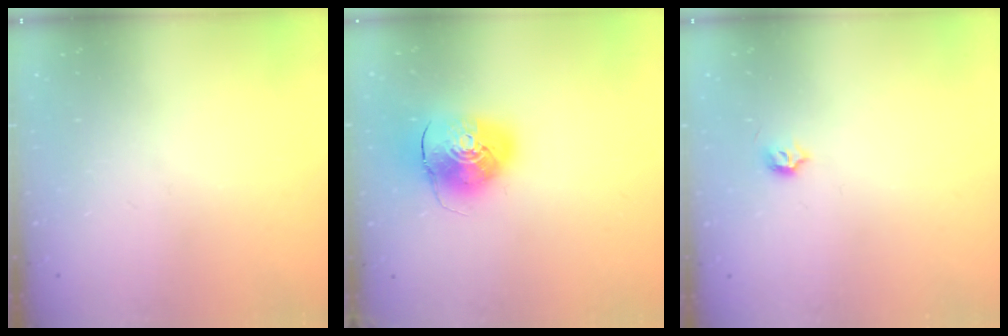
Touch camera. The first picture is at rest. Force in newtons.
{"total": 10.1, "press": 10.0, "slide": 1.6}
{"total": 3.9, "press": 3.9, "slide": 0.6}